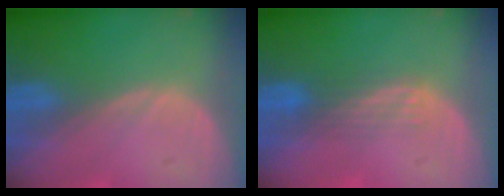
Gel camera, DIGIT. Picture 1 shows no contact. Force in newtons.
{"total": 2.9, "press": 2.7, "slide": 1.2}